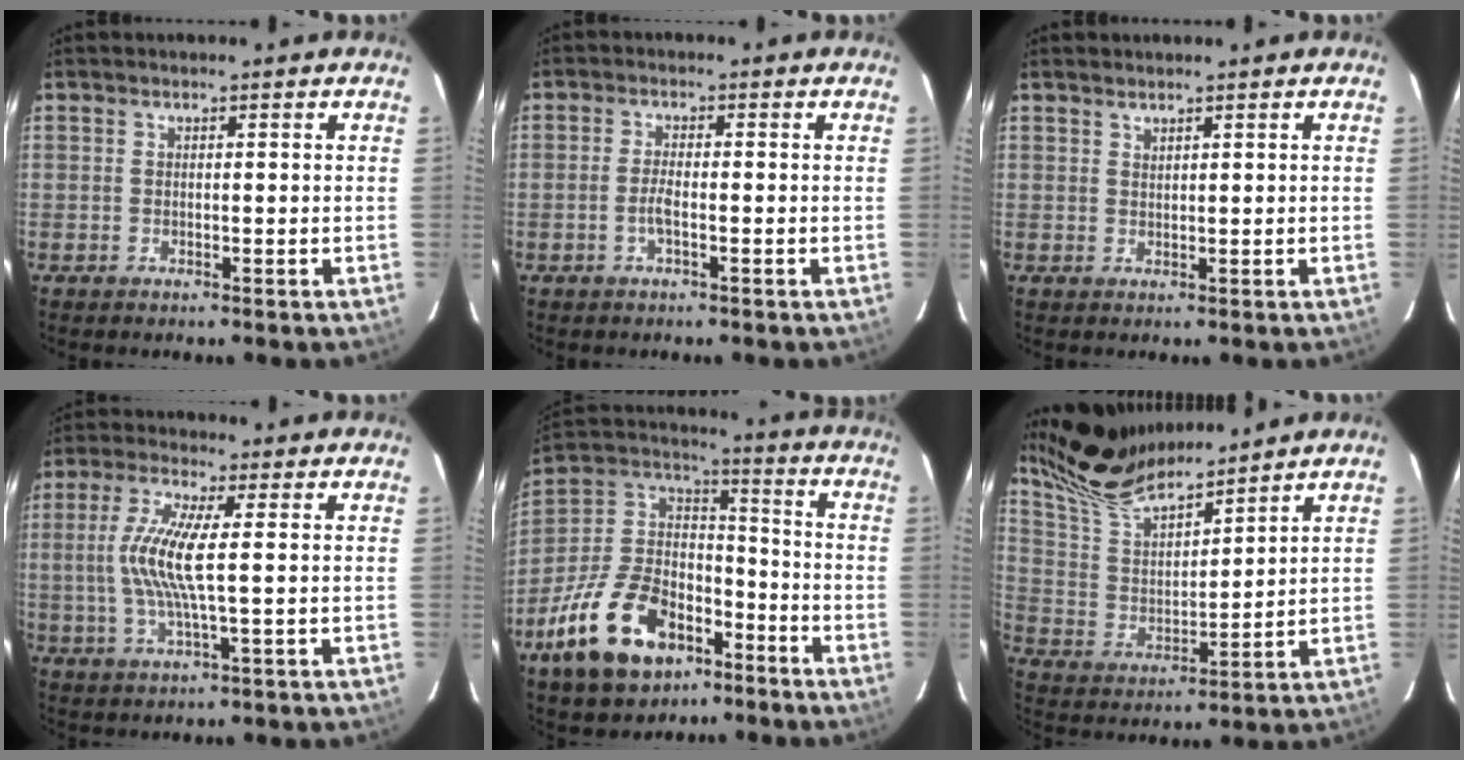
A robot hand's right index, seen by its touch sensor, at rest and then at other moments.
{"total": 2.6, "force": [-1.0, 0.5, 2.3], "torque": [-0.050, 0.004, -0.021]}
{"total": 1.0, "force": [1.0, 0.0, 0.2], "torque": [-0.004, 0.000, 0.019]}
{"total": 9.8, "force": [0.5, 1.1, 9.8], "torque": [-0.198, 0.002, 0.010]}
{"total": 21.5, "force": [-12.2, 12.2, 12.7], "torque": [-0.273, 0.017, -0.200]}
{"total": 13.3, "force": [12.2, 2.2, 4.9], "torque": [-0.098, 0.001, 0.241]}